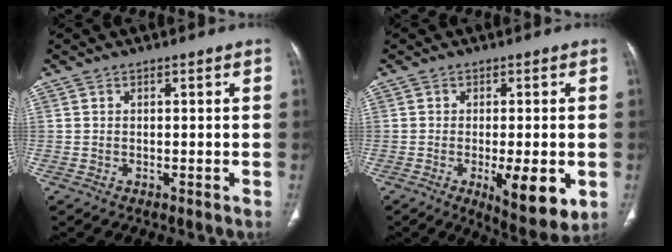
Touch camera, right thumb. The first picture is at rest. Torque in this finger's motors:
{"motor_torque": [1.34, 1.53, -0.11, 0.00, 0.32]}